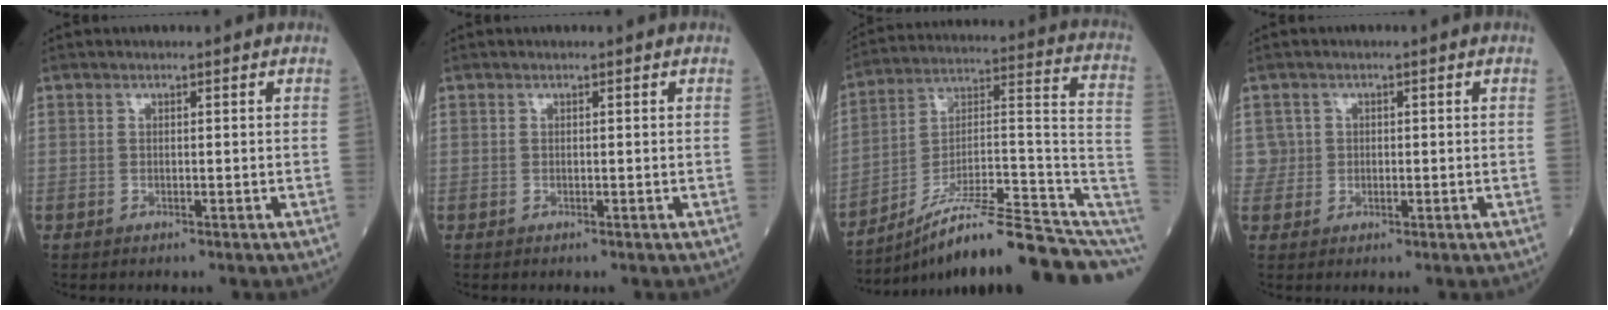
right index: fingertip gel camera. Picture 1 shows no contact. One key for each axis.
{"total": 0.0}
{"total": 20.5, "fx": -14.4, "fy": 2.2, "fz": 14.5, "tx": -0.145, "ty": 0.054, "tz": -0.222}
{"total": 2.3, "fx": 0.4, "fy": 2.2, "fz": -0.3, "tx": 0.024, "ty": 0.007, "tz": 0.003}